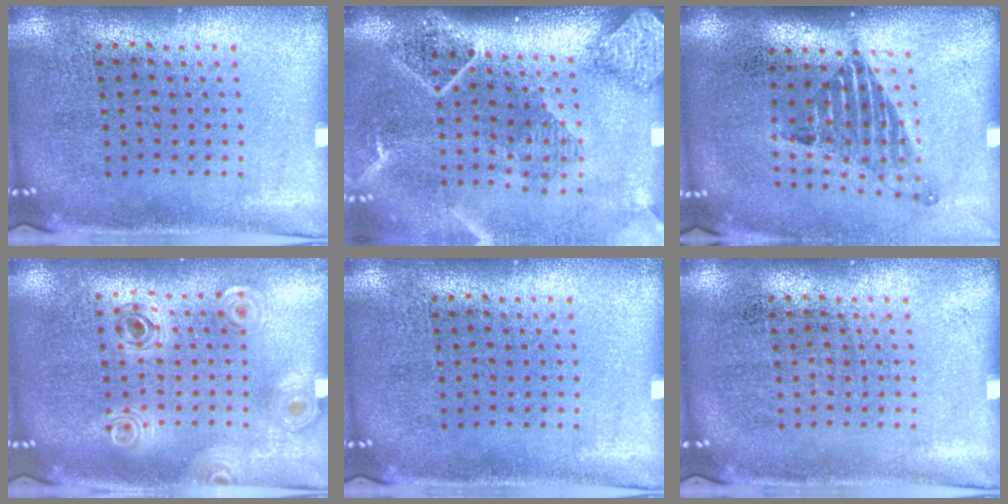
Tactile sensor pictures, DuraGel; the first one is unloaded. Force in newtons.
{"total": 2.7, "press": 2.0, "slide": 1.8}
{"total": 1.6, "press": 1.1, "slide": 1.2}
{"total": 0.8, "press": 0.8, "slide": 0.2}
{"total": 0.0}
{"total": 0.0}